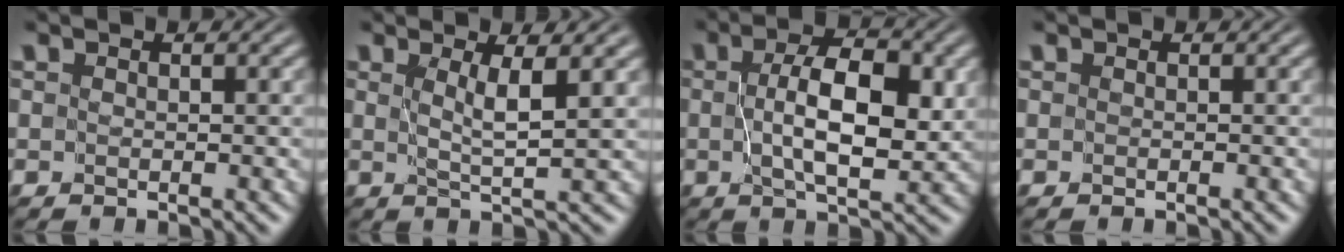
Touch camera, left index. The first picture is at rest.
{"total": 3.0, "force": [0.9, 0.1, 2.8], "torque": [-0.046, -0.005, 0.016]}
{"total": 6.5, "force": [0.4, 2.5, 6.0], "torque": [-0.100, 0.002, 0.006]}
{"total": 0.0}